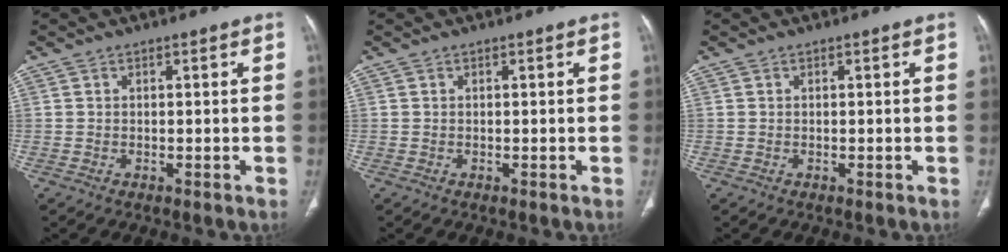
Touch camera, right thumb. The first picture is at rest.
{"total": 0.0}
{"total": 0.0}